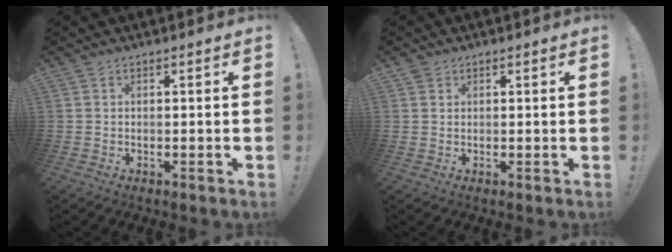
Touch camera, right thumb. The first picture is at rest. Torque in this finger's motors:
{"motor_torque": [-0.31, 0.43, 0.09, 0.21, 0.01]}